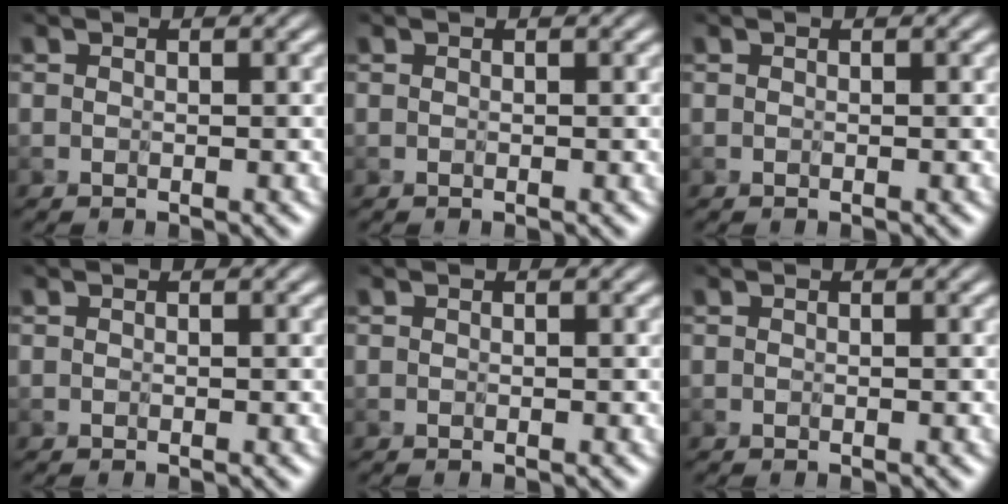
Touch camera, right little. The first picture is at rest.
{"total": 0.0}
{"total": 0.0}
{"total": 0.0}
{"total": 0.0}
{"total": 0.0}